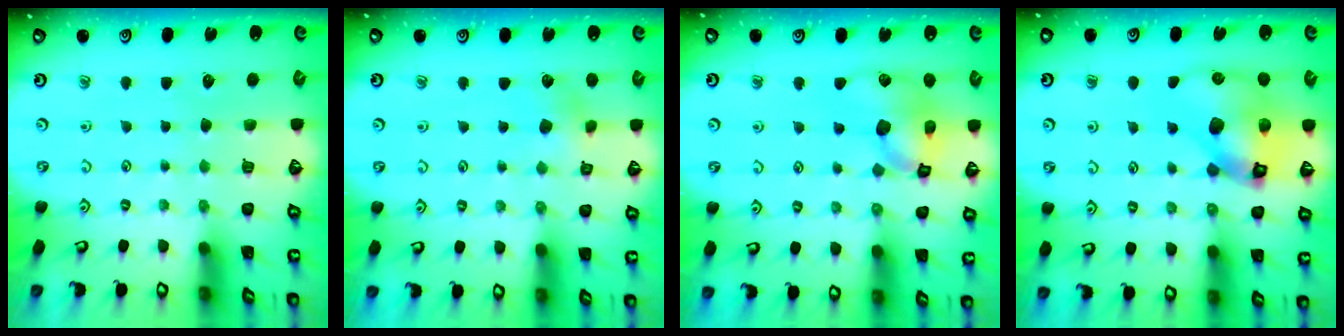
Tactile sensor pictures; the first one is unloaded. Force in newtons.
{"total": 4.7, "press": 4.6, "slide": 0.4}
{"total": 13.9, "press": 13.8, "slide": 1.9}
{"total": 15.8, "press": 15.6, "slide": 2.2}